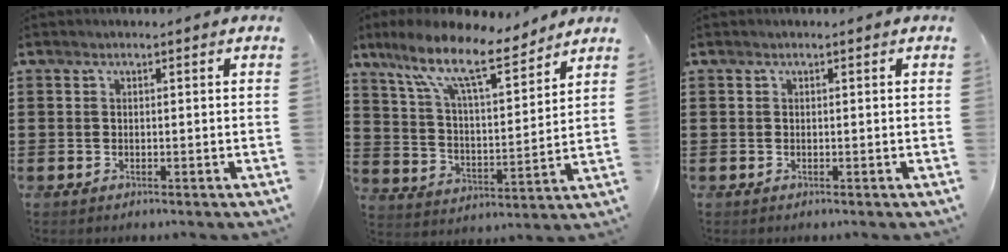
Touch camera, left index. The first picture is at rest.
{"total": 12.4, "force": [9.3, 2.5, 7.7], "torque": [-0.179, -0.041, 0.160]}
{"total": 0.0}